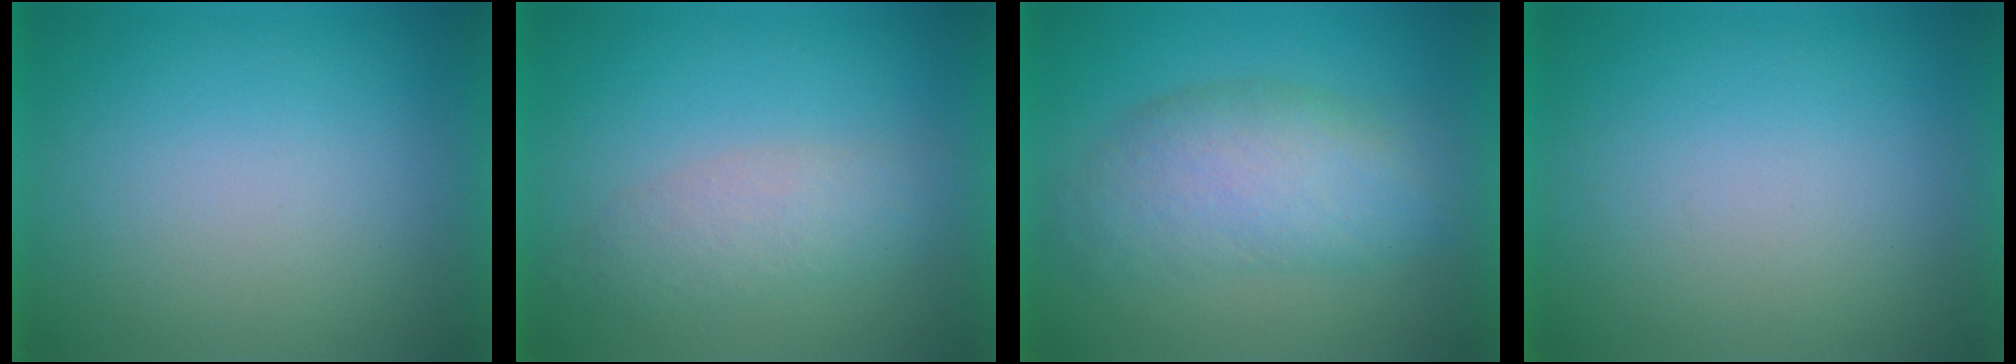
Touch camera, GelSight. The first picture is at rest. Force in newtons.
{"total": 3.4}
{"total": 7.1}
{"total": 0.0}